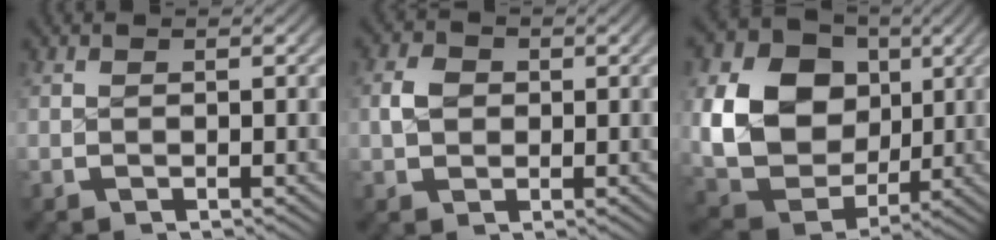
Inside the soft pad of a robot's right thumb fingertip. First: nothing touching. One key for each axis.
{"total": 2.5, "fx": 0.5, "fy": 2.3, "fz": 0.8, "tx": -0.019, "ty": -0.005, "tz": 0.012}
{"total": 15.0, "fx": 1.0, "fy": 12.3, "fz": 8.5, "tx": -0.191, "ty": -0.050, "tz": 0.029}